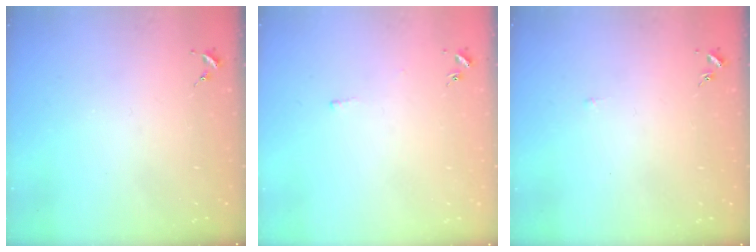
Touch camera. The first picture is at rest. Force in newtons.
{"total": 2.2, "press": 2.2, "slide": 0.5}
{"total": 2.6, "press": 2.6, "slide": 0.3}